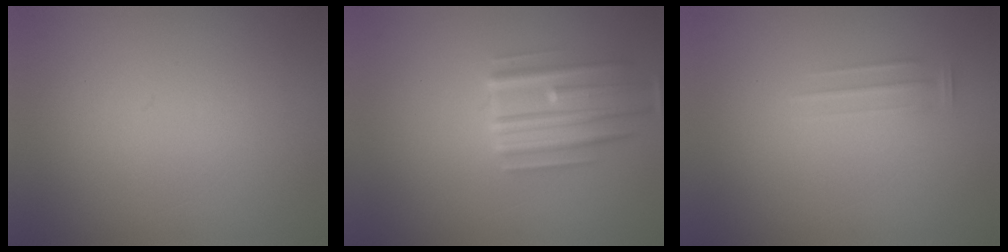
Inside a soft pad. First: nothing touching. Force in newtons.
{"total": 4.7}
{"total": 1.7}